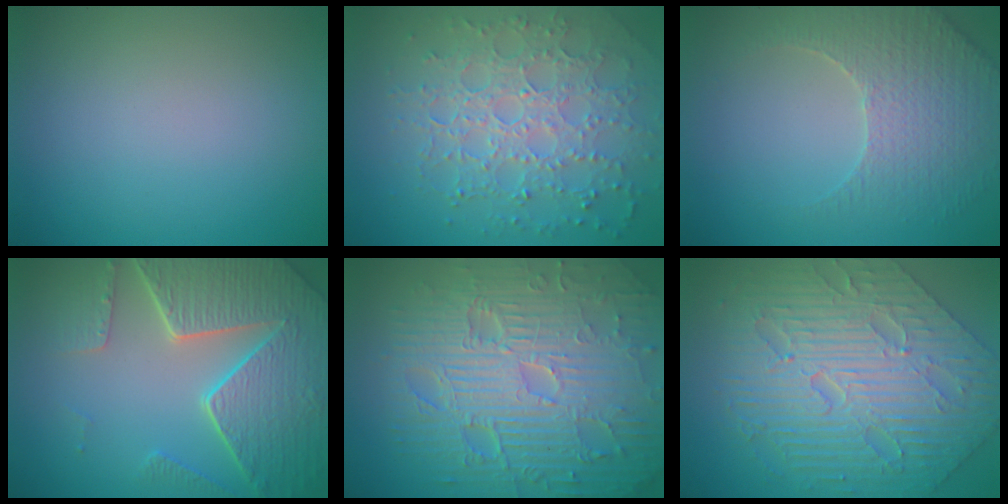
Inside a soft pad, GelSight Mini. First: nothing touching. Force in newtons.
{"total": 7.3, "press": 5.3, "slide": 5.1}
{"total": 3.7, "press": 3.6, "slide": 1.0}
{"total": 8.4, "press": 6.1, "slide": 5.7}
{"total": 12.2, "press": 7.8, "slide": 9.4}
{"total": 8.9, "press": 6.8, "slide": 5.7}